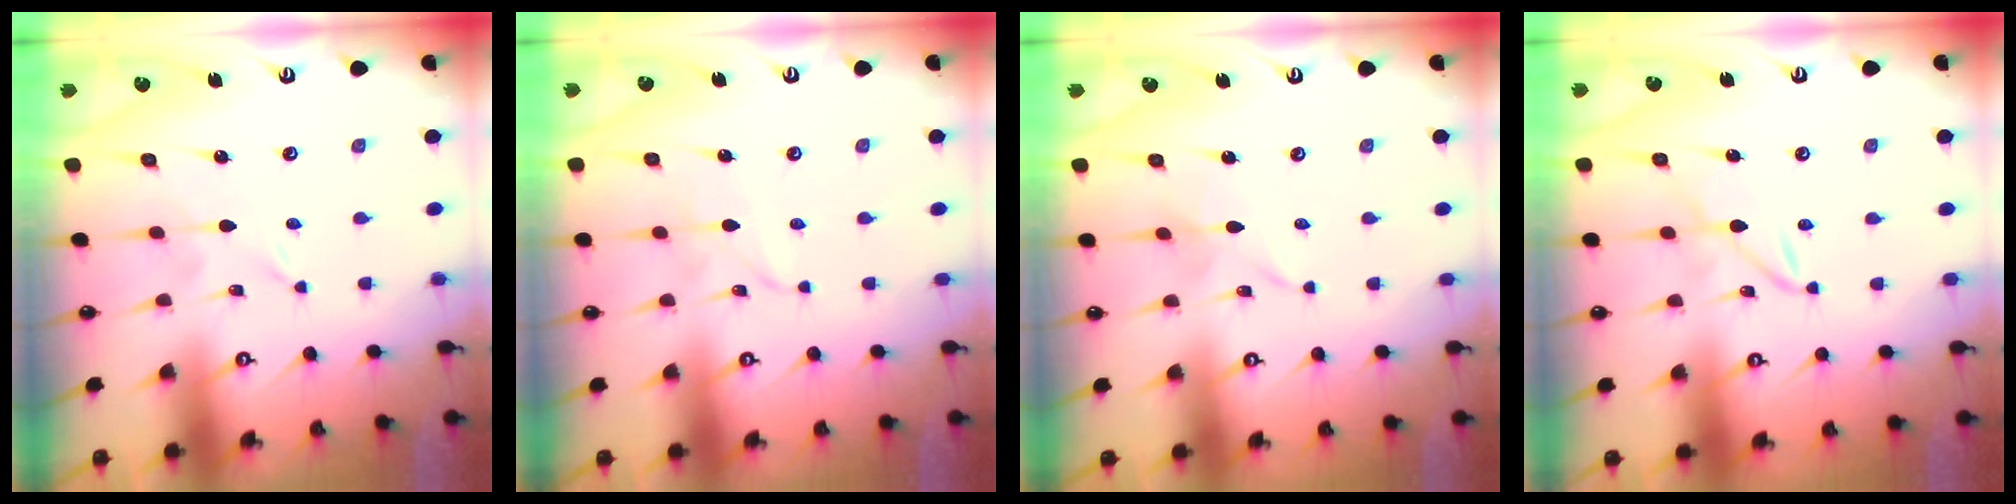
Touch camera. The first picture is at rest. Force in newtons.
{"total": 1.8, "press": 1.7, "slide": 0.2}
{"total": 1.3, "press": 1.3, "slide": 0.1}
{"total": 2.9, "press": 2.9, "slide": 0.2}